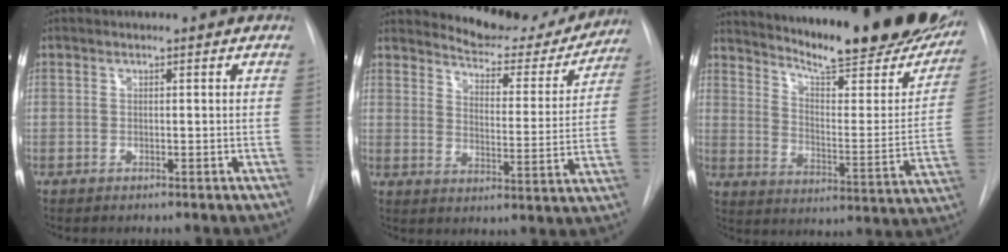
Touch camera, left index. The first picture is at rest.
{"total": 15.4, "force": [14.6, 3.7, 3.1], "torque": [-0.028, -0.033, 0.179]}
{"total": 28.9, "force": [24.4, 4.7, 14.8], "torque": [-0.217, -0.079, 0.312]}